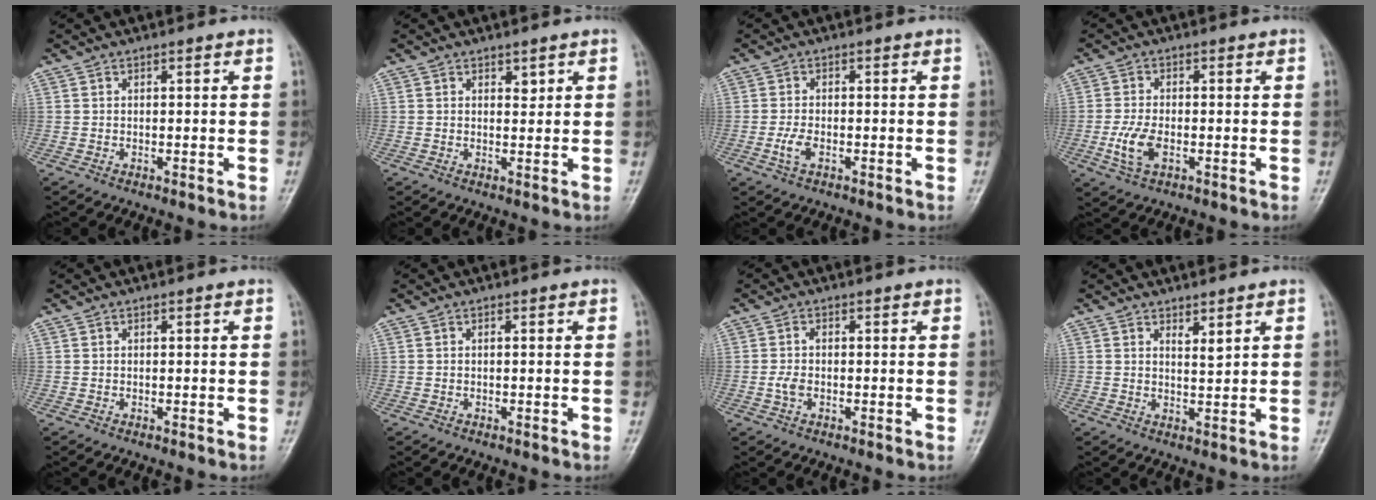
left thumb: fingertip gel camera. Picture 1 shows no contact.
{"total": 1.2, "force": [0.8, 0.7, 0.6], "torque": [0.004, -0.005, 0.011]}
{"total": 2.8, "force": [-1.1, 1.3, 2.2], "torque": [-0.050, 0.005, -0.022]}
{"total": 5.4, "force": [-1.5, 2.9, 4.3], "torque": [-0.097, 0.001, -0.028]}
{"total": 0.0}
{"total": 0.0}
{"total": 2.4, "force": [-0.5, 1.4, 1.9], "torque": [-0.041, 0.005, -0.014]}
{"total": 2.0, "force": [1.5, 0.4, 1.3], "torque": [-0.018, -0.017, 0.029]}